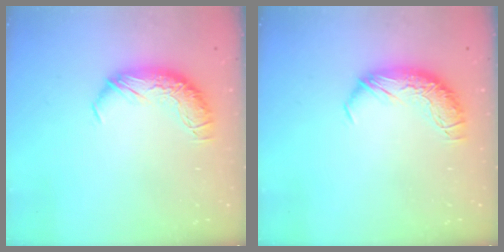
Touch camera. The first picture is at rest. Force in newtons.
{"total": 0.0}